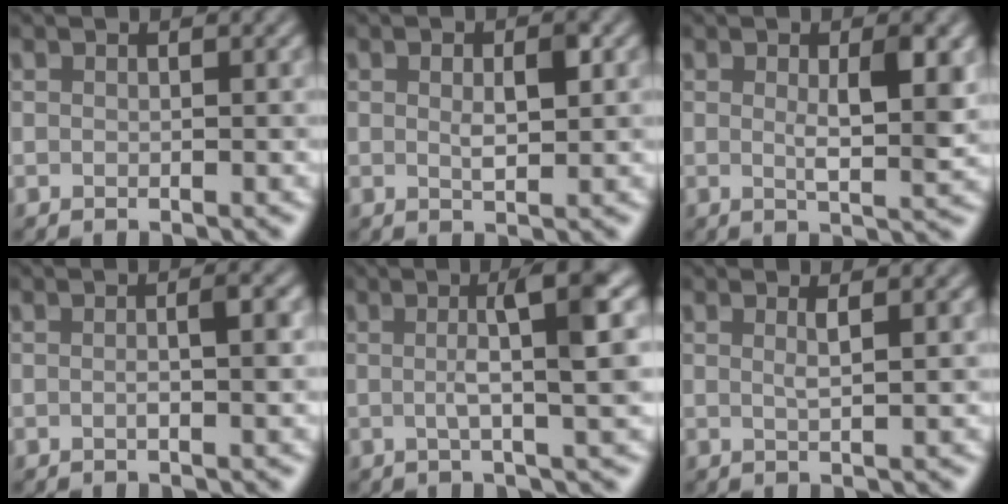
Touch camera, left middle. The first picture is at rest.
{"total": 2.3, "force": [0.4, 1.0, 2.0], "torque": [-0.034, 0.000, 0.007]}
{"total": 4.1, "force": [0.7, 1.2, 3.8], "torque": [-0.059, -0.007, 0.012]}
{"total": 1.8, "force": [-0.1, 0.3, 1.8], "torque": [-0.030, 0.002, -0.002]}
{"total": 5.9, "force": [0.8, 1.0, 5.7], "torque": [-0.084, 0.012, 0.007]}
{"total": 1.7, "force": [0.6, 0.5, 1.5], "torque": [-0.017, 0.001, 0.005]}